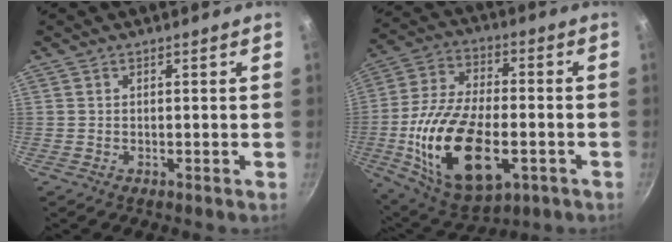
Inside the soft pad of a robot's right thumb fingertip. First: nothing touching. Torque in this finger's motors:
{"motor_torque": [-0.17, 1.53, 2.02, -0.75, 0.56]}